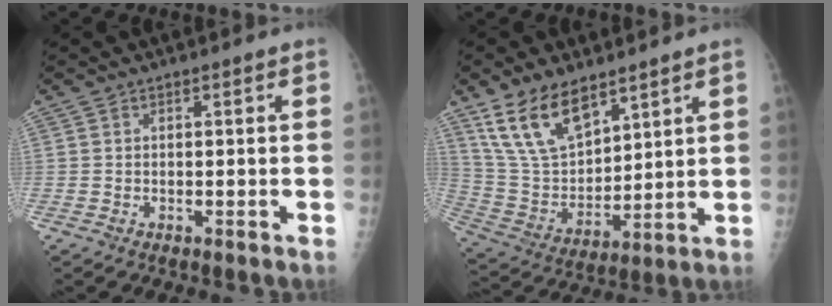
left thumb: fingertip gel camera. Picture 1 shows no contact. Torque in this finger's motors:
{"motor_torque": [1.07, 1.11, 1.37, -1.10, 0.40]}